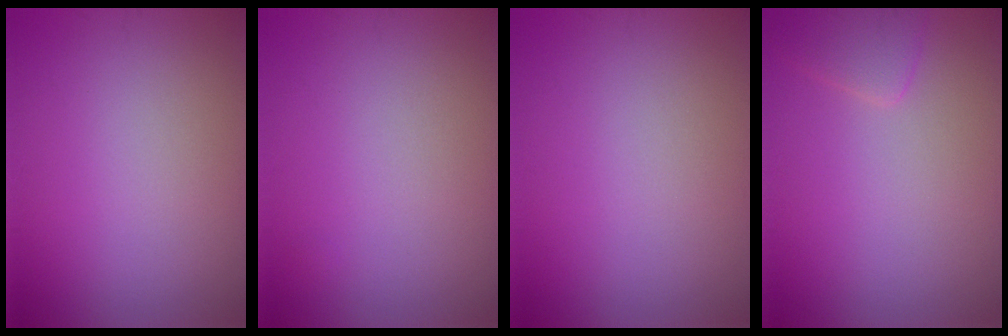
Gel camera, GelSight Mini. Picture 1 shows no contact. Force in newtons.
{"total": 0.0}
{"total": 0.0}
{"total": 1.8, "press": 1.8, "slide": 0.2}